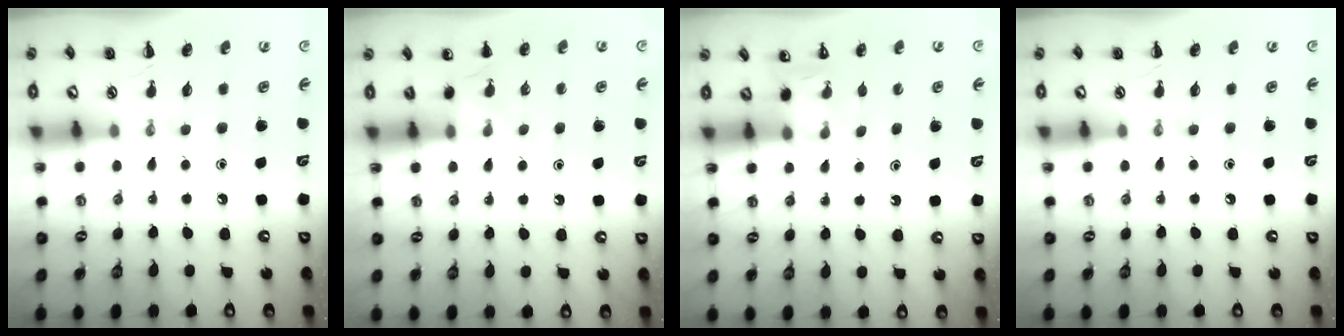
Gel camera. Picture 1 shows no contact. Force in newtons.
{"total": 5.9, "press": 5.5, "slide": 2.0}
{"total": 4.8, "press": 4.6, "slide": 1.2}
{"total": 0.0}